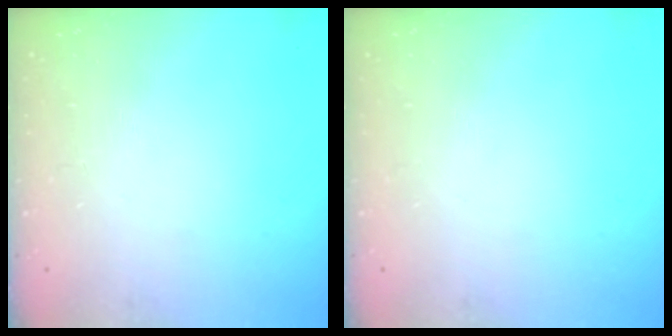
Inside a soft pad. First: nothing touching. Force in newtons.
{"total": 0.0}